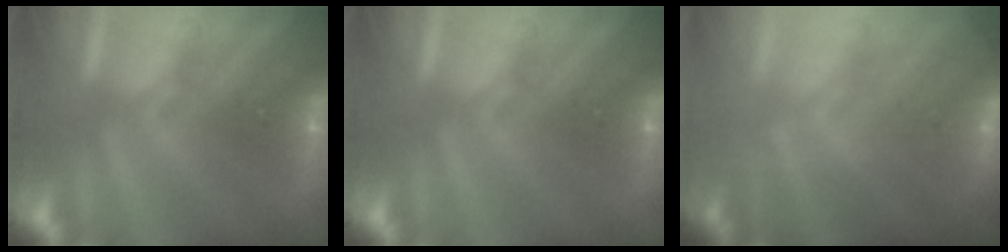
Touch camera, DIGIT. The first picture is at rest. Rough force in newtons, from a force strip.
{"total": 0.0}
{"total": 8.7}